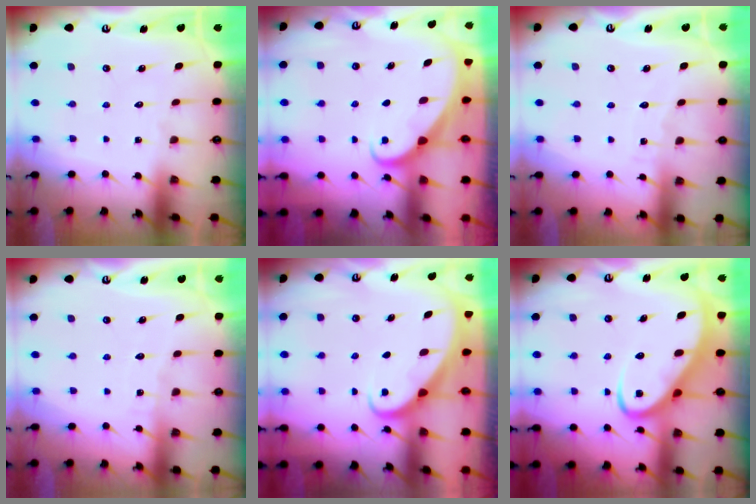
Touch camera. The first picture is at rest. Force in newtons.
{"total": 1.9, "press": 1.9, "slide": 0.2}
{"total": 3.3, "press": 3.3, "slide": 0.4}
{"total": 2.3, "press": 2.3, "slide": 0.2}
{"total": 2.3, "press": 2.3, "slide": 0.2}
{"total": 6.6, "press": 6.6, "slide": 0.6}